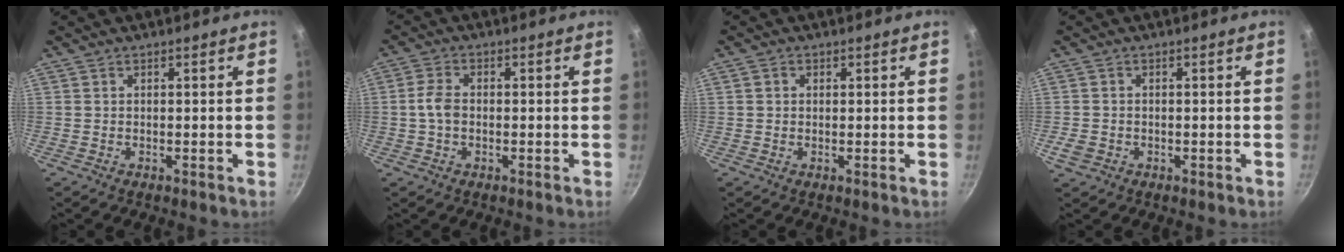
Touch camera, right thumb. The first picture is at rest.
{"total": 4.0, "force": [-0.4, 2.7, 2.9], "torque": [-0.059, 0.013, -0.012]}
{"total": 1.3, "force": [0.3, 1.2, 0.5], "torque": [-0.006, 0.003, 0.003]}
{"total": 3.0, "force": [-0.9, 2.5, 1.4], "torque": [-0.023, 0.004, -0.013]}